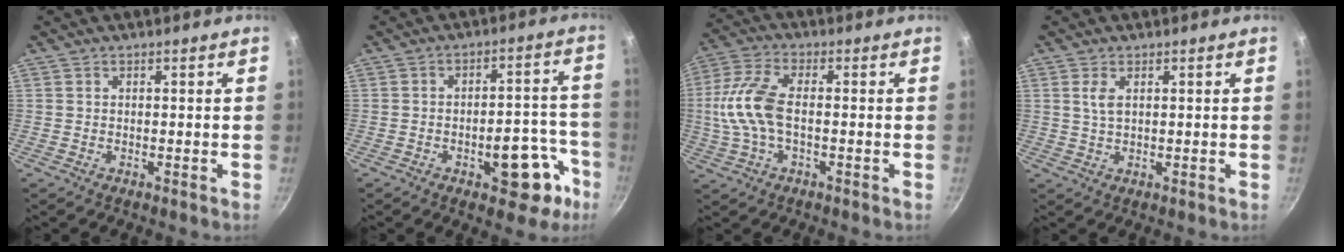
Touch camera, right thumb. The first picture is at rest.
{"total": 12.3, "force": [-5.7, 6.1, 9.1], "torque": [-0.062, 0.051, -0.067]}
{"total": 11.3, "force": [-0.6, 5.6, 9.8], "torque": [-0.211, 0.022, -0.025]}
{"total": 2.7, "force": [0.9, 1.3, 2.2], "torque": [-0.043, -0.004, 0.020]}